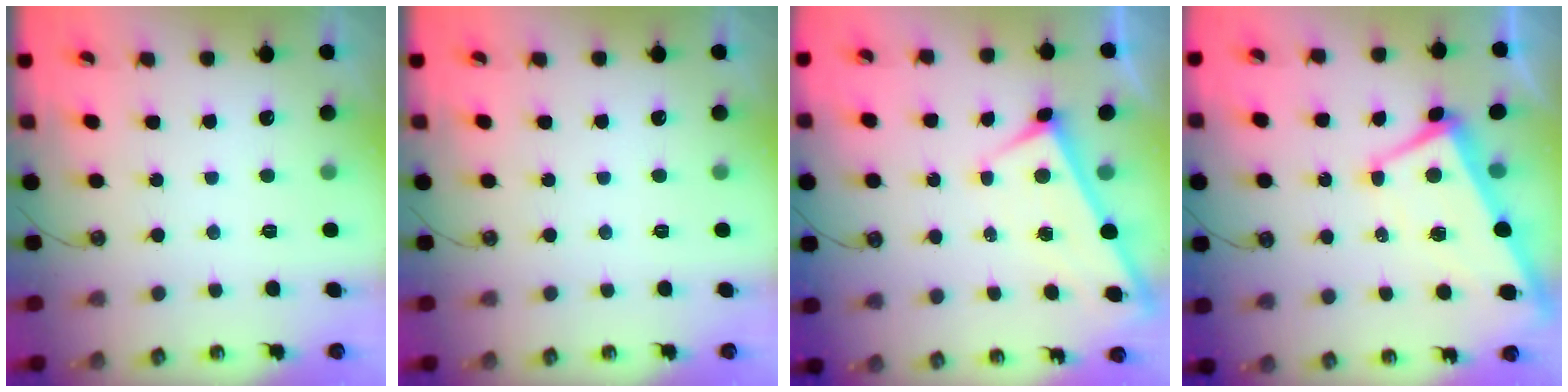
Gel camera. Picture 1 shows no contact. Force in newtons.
{"total": 0.0}
{"total": 1.3, "press": 1.3, "slide": 0.5}
{"total": 1.3, "press": 0.9, "slide": 0.9}